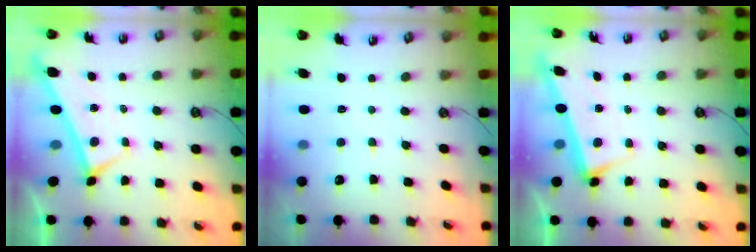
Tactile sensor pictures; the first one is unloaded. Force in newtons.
{"total": 2.4, "press": 2.4, "slide": 0.2}
{"total": 2.6, "press": 2.5, "slide": 0.7}